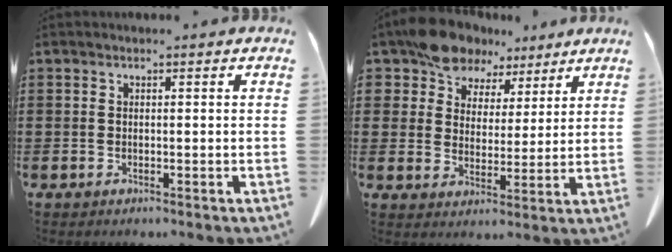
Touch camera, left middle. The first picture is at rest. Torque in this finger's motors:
{"motor_torque": [0.93, 0.48, 0.43, 0.04]}